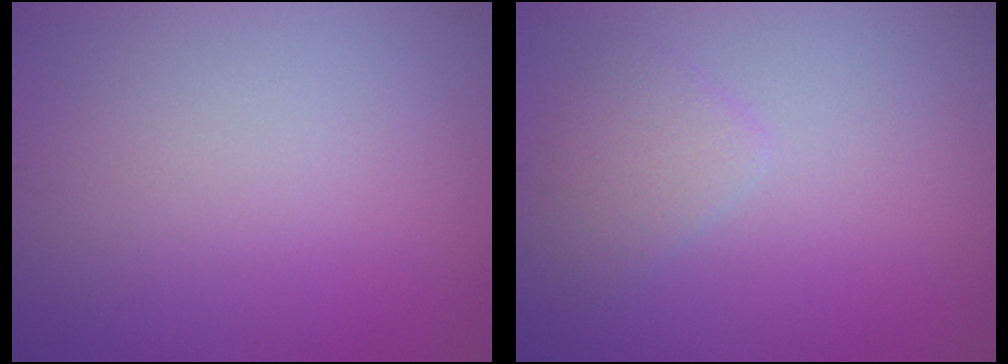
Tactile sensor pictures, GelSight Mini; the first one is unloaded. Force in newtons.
{"total": 2.2, "press": 2.2, "slide": 0.2}